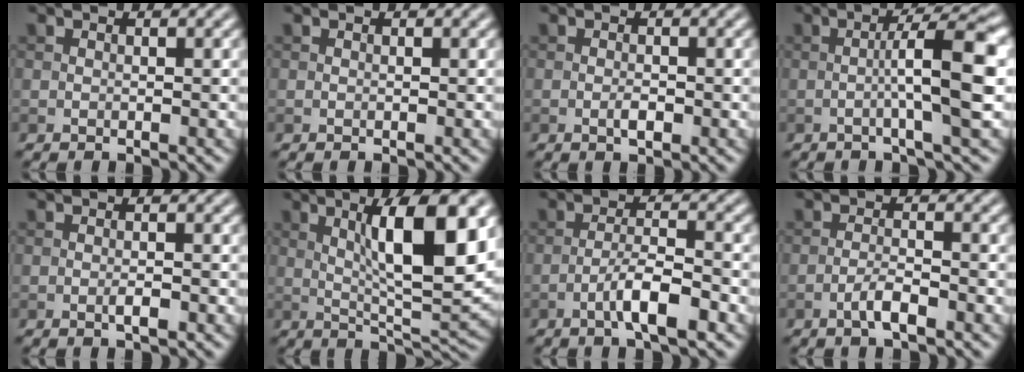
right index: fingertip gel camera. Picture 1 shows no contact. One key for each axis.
{"total": 0.0}
{"total": 1.1, "fx": -0.4, "fy": 0.4, "fz": 1.0, "tx": -0.018, "ty": 0.000, "tz": -0.008}
{"total": 6.5, "fx": -0.7, "fy": 0.8, "fz": 6.4, "tx": -0.097, "ty": 0.013, "tz": -0.016}
{"total": 1.3, "fx": -0.5, "fy": 0.2, "fz": 1.2, "tx": -0.021, "ty": -0.001, "tz": -0.010}
{"total": 9.9, "fx": 2.3, "fy": 2.3, "fz": 9.4, "tx": -0.141, "ty": -0.004, "tz": 0.043}
{"total": 4.5, "fx": -2.3, "fy": 0.9, "fz": 3.8, "tx": -0.067, "ty": 0.009, "tz": -0.046}
{"total": 2.2, "fx": -1.3, "fy": 0.4, "fz": 1.8, "tx": -0.034, "ty": 0.005, "tz": -0.029}